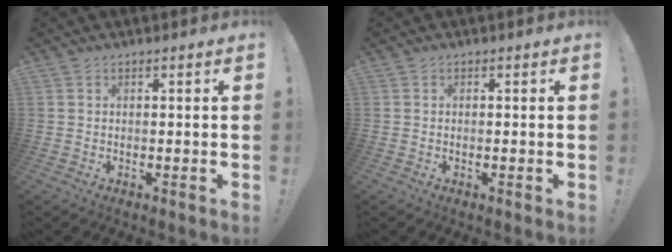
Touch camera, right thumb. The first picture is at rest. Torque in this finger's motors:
{"motor_torque": [-0.12, -0.22, 0.21, 0.06, 0.02]}